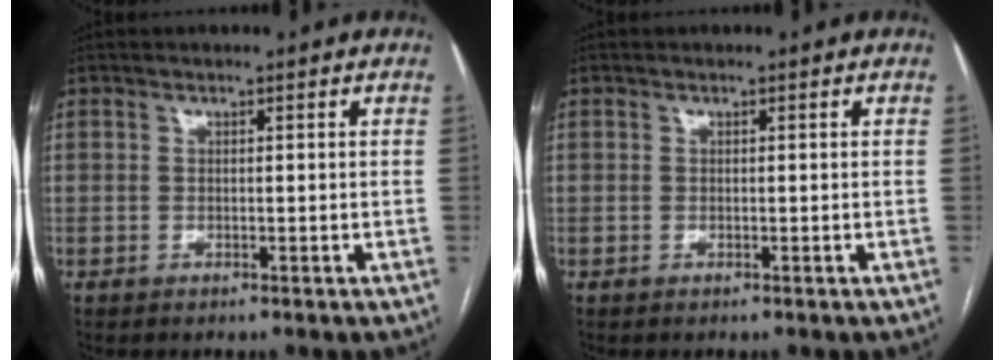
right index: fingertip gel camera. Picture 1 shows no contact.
{"total": 0.0}